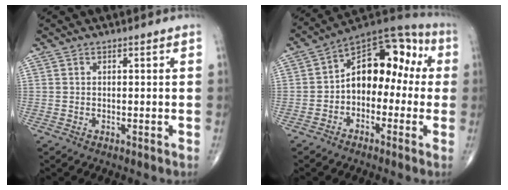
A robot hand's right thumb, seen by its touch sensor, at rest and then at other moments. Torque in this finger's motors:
{"motor_torque": [1.71, 1.90, 0.91, -0.44, 0.07]}